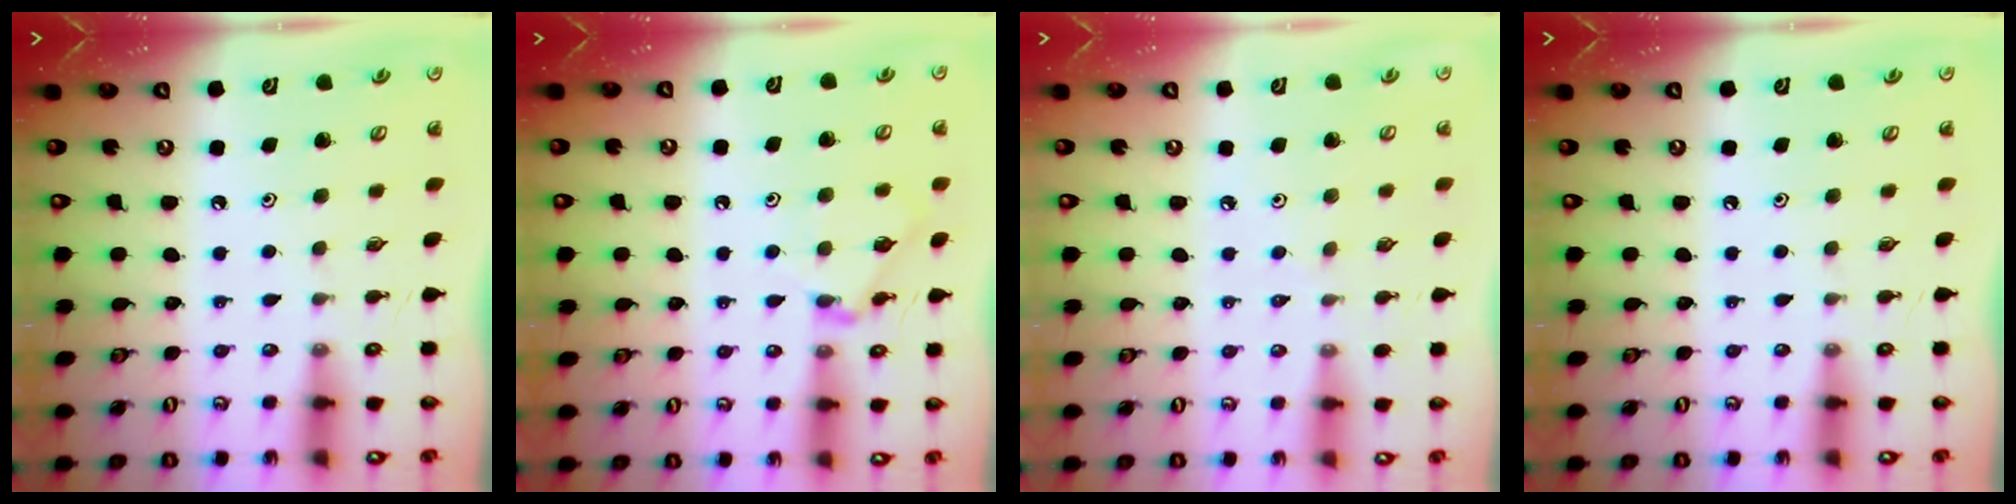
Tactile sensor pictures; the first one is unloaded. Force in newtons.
{"total": 8.3, "press": 8.3, "slide": 0.5}
{"total": 4.0, "press": 4.0, "slide": 0.6}
{"total": 0.0}